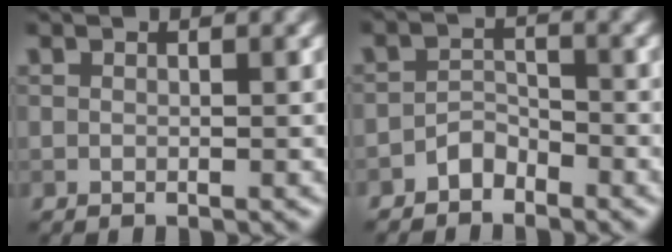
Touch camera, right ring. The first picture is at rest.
{"total": 1.9, "force": [-1.6, 0.9, 0.5], "torque": [-0.006, 0.010, -0.031]}